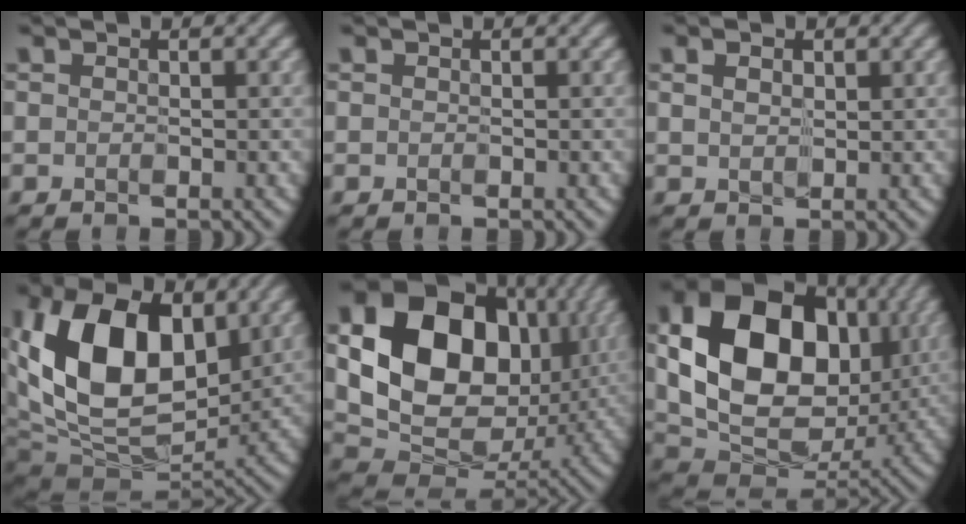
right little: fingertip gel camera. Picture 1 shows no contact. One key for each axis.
{"total": 0.0}
{"total": 1.3, "fx": 0.5, "fy": 0.8, "fz": 0.9, "tx": -0.020, "ty": -0.002, "tz": 0.011}
{"total": 14.6, "fx": 2.6, "fy": 9.4, "fz": 10.9, "tx": -0.198, "ty": 0.002, "tz": 0.039}
{"total": 17.5, "fx": 3.6, "fy": 12.8, "fz": 11.4, "tx": -0.225, "ty": 0.005, "tz": 0.068}
{"total": 15.5, "fx": 2.4, "fy": 11.0, "fz": 10.6, "tx": -0.187, "ty": 0.006, "tz": 0.037}